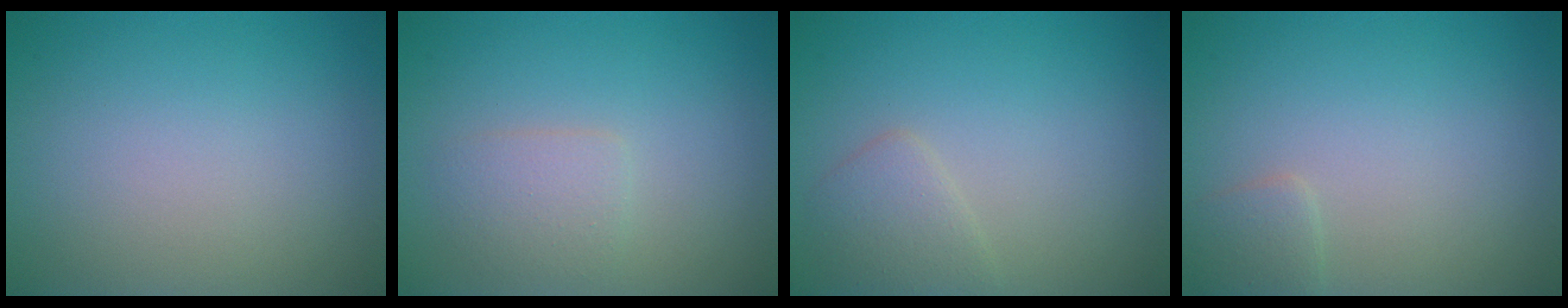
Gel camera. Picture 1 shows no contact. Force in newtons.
{"total": 1.9, "press": 1.9, "slide": 0.0}
{"total": 2.0, "press": 2.0, "slide": 0.0}
{"total": 1.3, "press": 1.3, "slide": 0.1}